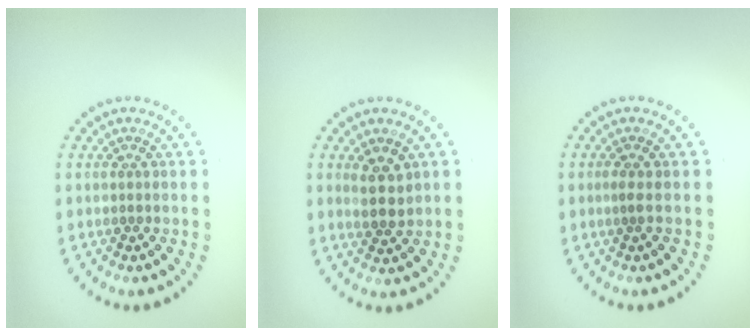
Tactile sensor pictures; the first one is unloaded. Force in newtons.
{"total": 2.1, "press": 2.0, "slide": 0.8}
{"total": 0.7, "press": 0.4, "slide": 0.5}